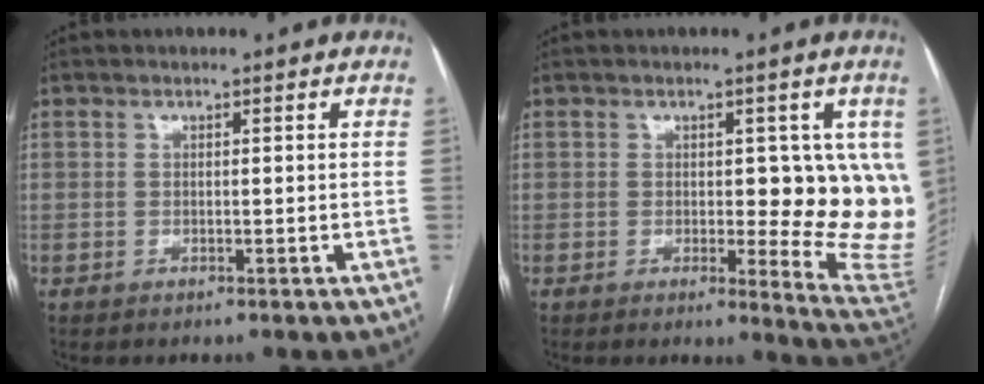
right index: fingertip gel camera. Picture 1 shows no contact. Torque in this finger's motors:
{"motor_torque": [0.37, 0.05, 0.50, 0.05]}